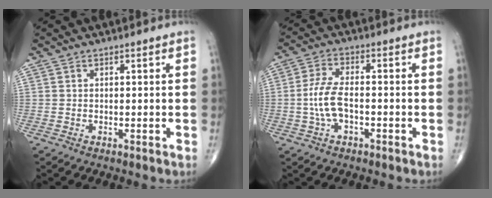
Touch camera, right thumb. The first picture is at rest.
{"total": 6.7, "force": [-1.3, 3.2, 5.7], "torque": [-0.128, 0.019, -0.027]}